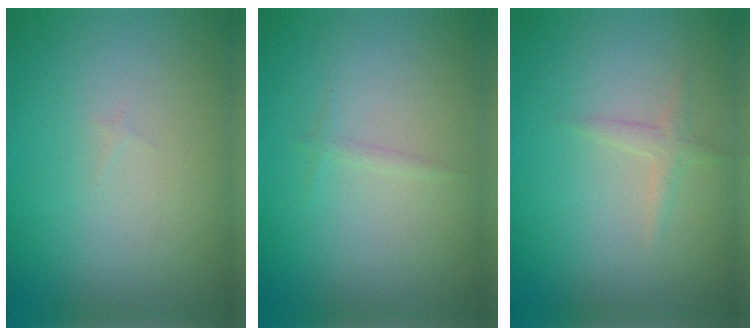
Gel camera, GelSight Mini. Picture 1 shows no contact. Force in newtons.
{"total": 0.5, "press": 0.5, "slide": 0.1}
{"total": 1.1, "press": 1.1, "slide": 0.0}